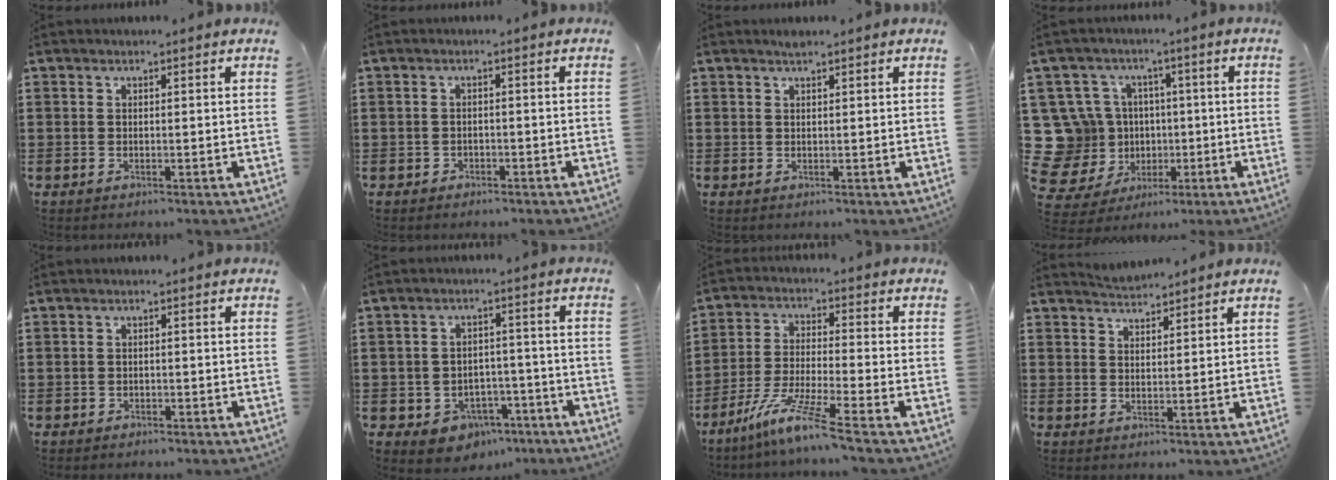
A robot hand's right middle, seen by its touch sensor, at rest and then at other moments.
{"total": 1.0, "force": [-0.8, 0.7, 0.1], "torque": [-0.005, 0.001, -0.019]}
{"total": 0.7, "force": [0.7, 0.1, 0.2], "torque": [-0.006, 0.000, 0.012]}
{"total": 11.7, "force": [1.2, 11.1, 3.3], "torque": [-0.133, -0.001, 0.035]}
{"total": 0.7, "force": [-0.6, 0.3, 0.0], "torque": [-0.002, 0.002, -0.015]}
{"total": 4.2, "force": [-3.1, 2.7, 0.9], "torque": [-0.024, 0.012, -0.061]}
{"total": 8.1, "force": [-6.2, -0.3, 5.3], "torque": [-0.111, -0.015, -0.123]}
{"total": 2.6, "force": [2.6, 0.2, 0.1], "torque": [-0.008, -0.002, 0.049]}